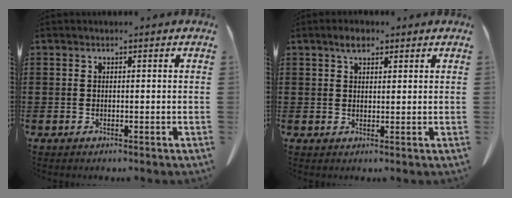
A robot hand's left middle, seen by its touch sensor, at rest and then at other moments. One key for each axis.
{"total": 2.8, "fx": 1.9, "fy": 1.1, "fz": 1.6, "tx": -0.027, "ty": 0.003, "tz": 0.033}